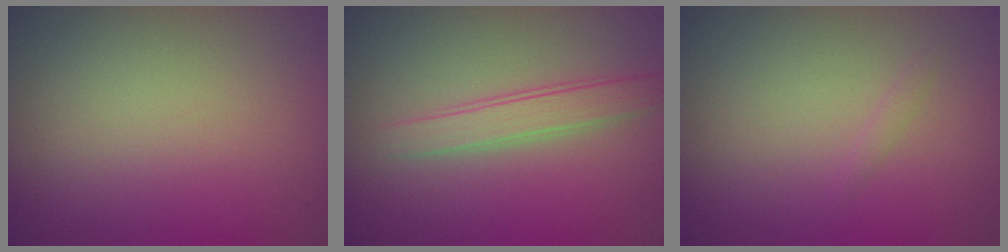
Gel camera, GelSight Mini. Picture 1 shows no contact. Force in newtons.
{"total": 2.6, "press": 2.6, "slide": 0.0}
{"total": 0.6, "press": 0.6, "slide": 0.0}